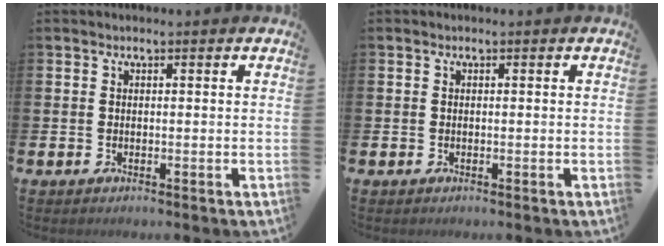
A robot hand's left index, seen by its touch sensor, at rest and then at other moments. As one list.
[{"total": 0.0}]